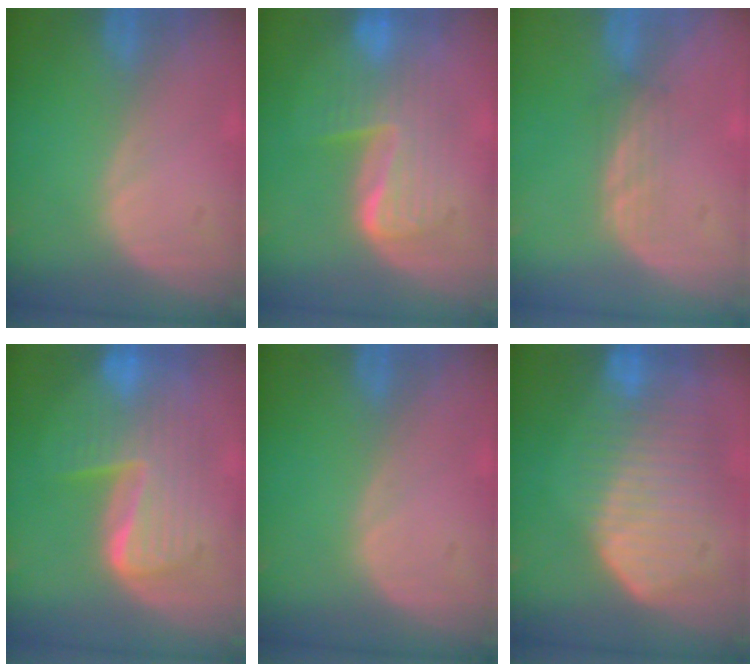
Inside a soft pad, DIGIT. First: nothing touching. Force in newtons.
{"total": 7.4, "press": 7.4, "slide": 0.2}
{"total": 2.2, "press": 2.2, "slide": 0.4}
{"total": 9.3, "press": 9.2, "slide": 0.7}
{"total": 0.0}
{"total": 10.5, "press": 9.2, "slide": 5.1}